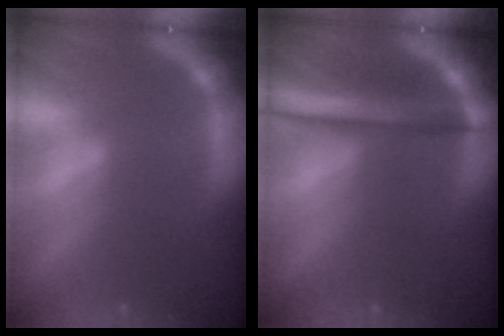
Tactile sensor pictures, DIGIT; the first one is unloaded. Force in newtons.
{"total": 5.0}